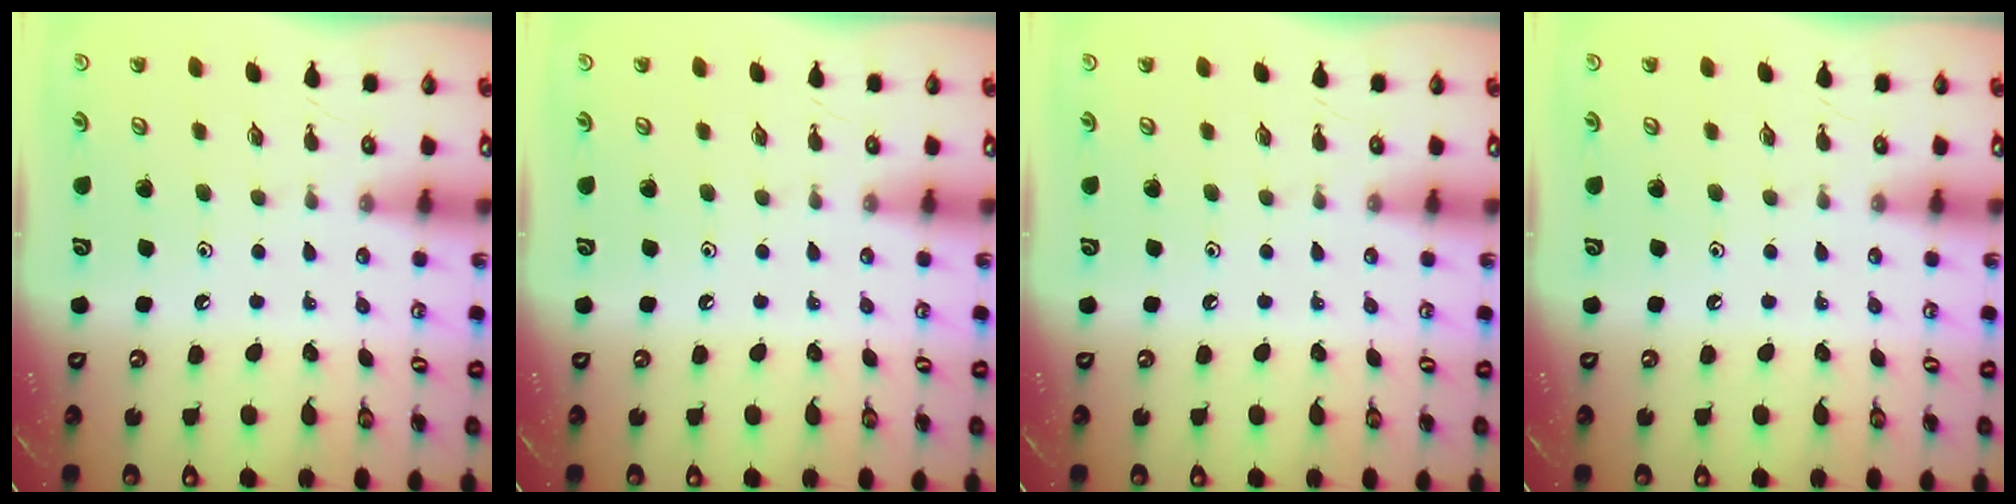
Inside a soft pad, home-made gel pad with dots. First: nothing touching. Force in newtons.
{"total": 0.0}
{"total": 0.0}
{"total": 0.0}